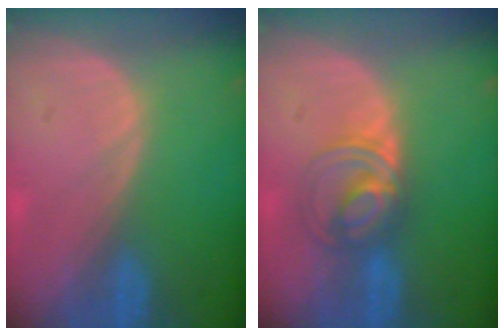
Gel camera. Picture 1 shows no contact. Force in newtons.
{"total": 5.5, "press": 5.5, "slide": 0.6}